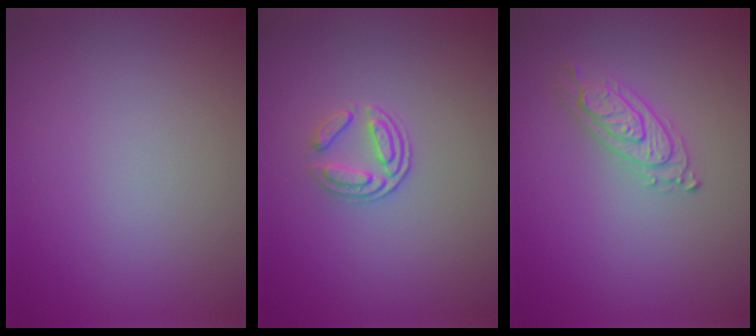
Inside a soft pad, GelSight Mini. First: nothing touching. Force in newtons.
{"total": 2.0, "press": 1.4, "slide": 1.4}
{"total": 2.4, "press": 2.4, "slide": 0.3}